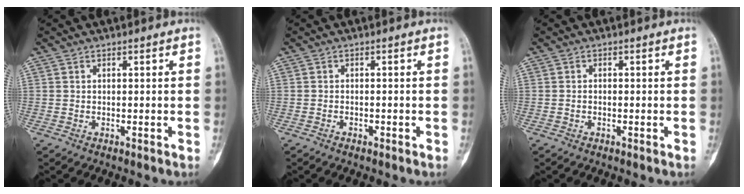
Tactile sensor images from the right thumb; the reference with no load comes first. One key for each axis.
{"total": 0.8, "fx": -0.6, "fy": 0.5, "fz": 0.4, "tx": -0.010, "ty": 0.004, "tz": -0.009}
{"total": 0.5, "fx": -0.2, "fy": 0.4, "fz": 0.3, "tx": -0.006, "ty": 0.002, "tz": -0.006}